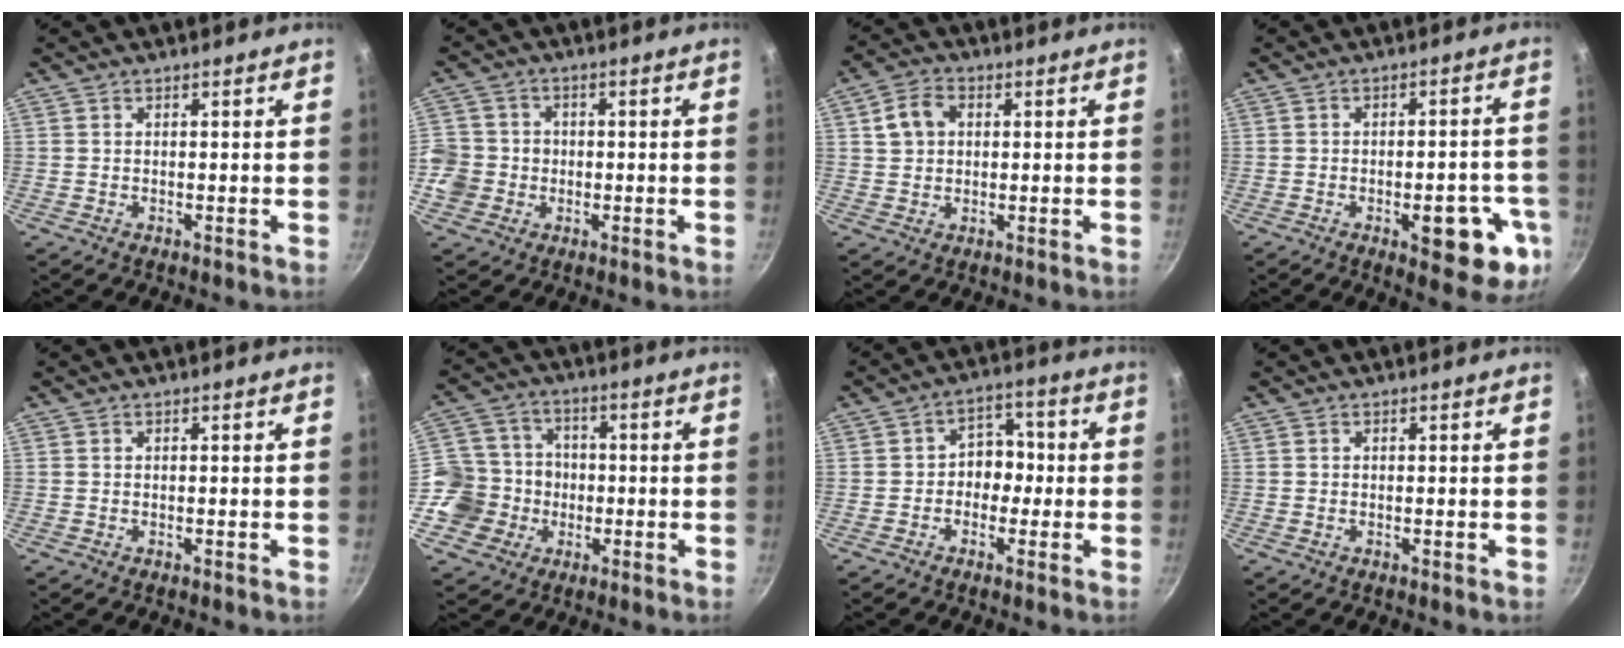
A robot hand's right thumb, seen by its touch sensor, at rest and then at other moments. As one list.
[{"total": 7.0, "force": [-1.4, 6.6, 1.8], "torque": [-0.015, 0.016, -0.027]}, {"total": 5.9, "force": [1.5, 4.4, 3.5], "torque": [-0.055, 0.007, 0.024]}, {"total": 11.8, "force": [-4.6, 4.3, 9.9], "torque": [-0.100, 0.025, -0.051]}, {"total": 0.0}, {"total": 11.4, "force": [-2.8, 10.8, 2.7], "torque": [-0.020, 0.030, -0.051]}, {"total": 6.3, "force": [-0.8, 4.9, 3.9], "torque": [-0.016, 0.026, -0.026]}, {"total": 0.0}]